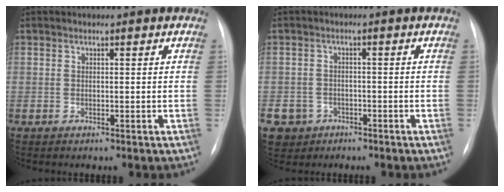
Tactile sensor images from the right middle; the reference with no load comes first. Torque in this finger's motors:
{"motor_torque": [0.76, -0.60, 0.47, 0.11]}